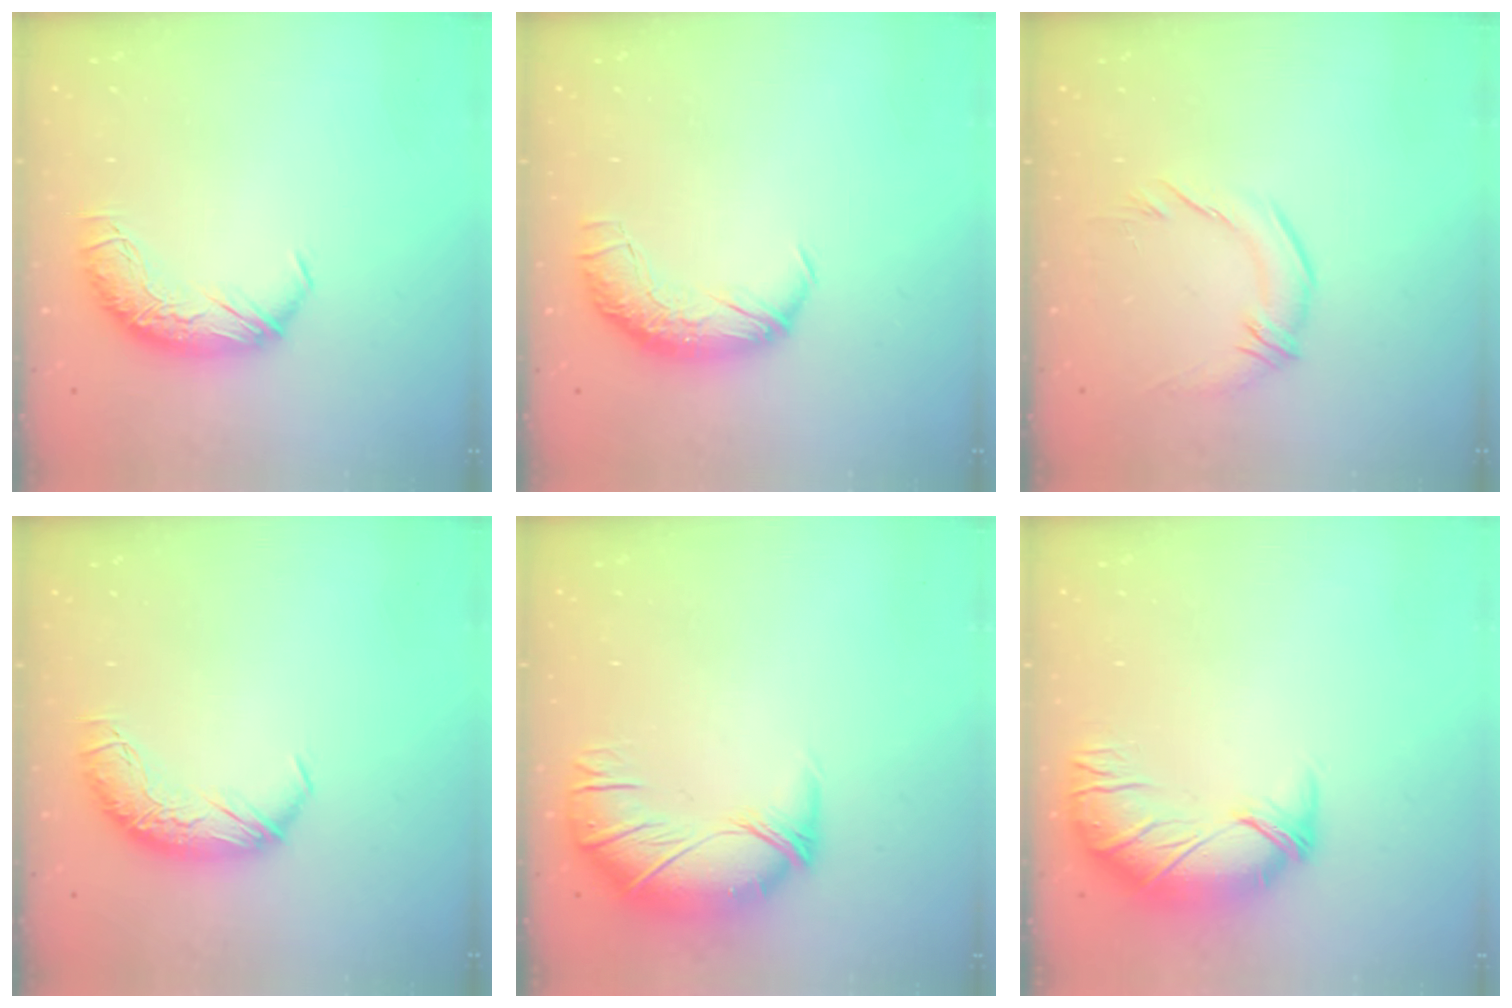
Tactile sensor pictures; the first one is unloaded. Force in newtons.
{"total": 2.4, "press": 1.2, "slide": 2.1}
{"total": 2.0, "press": 0.3, "slide": 2.0}
{"total": 0.0}
{"total": 2.6, "press": 1.0, "slide": 2.4}
{"total": 2.5, "press": 0.5, "slide": 2.5}